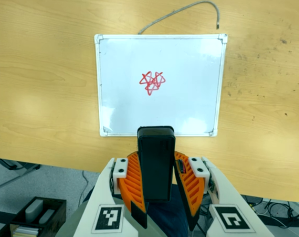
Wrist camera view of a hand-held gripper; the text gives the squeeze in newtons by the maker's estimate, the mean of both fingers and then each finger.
{"total": 8.8, "left": 7.8, "right": 9.9}